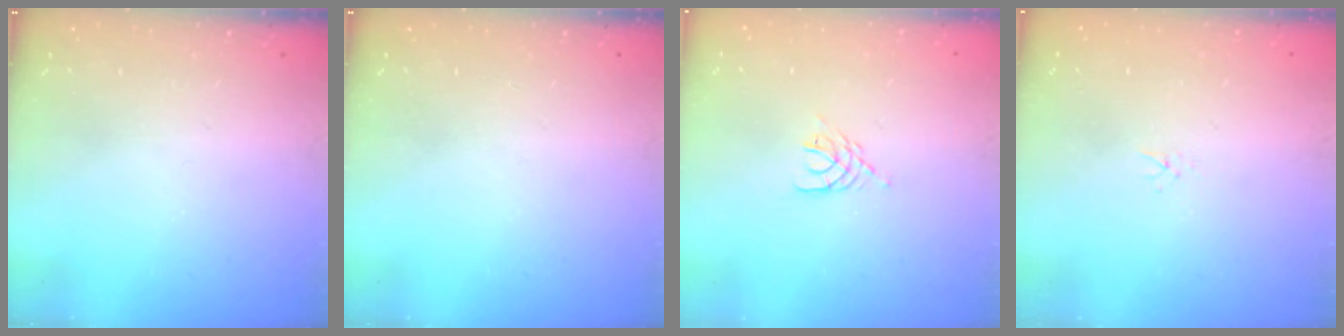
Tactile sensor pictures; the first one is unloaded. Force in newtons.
{"total": 0.0}
{"total": 3.0, "press": 3.0, "slide": 0.5}
{"total": 1.6, "press": 1.6, "slide": 0.2}